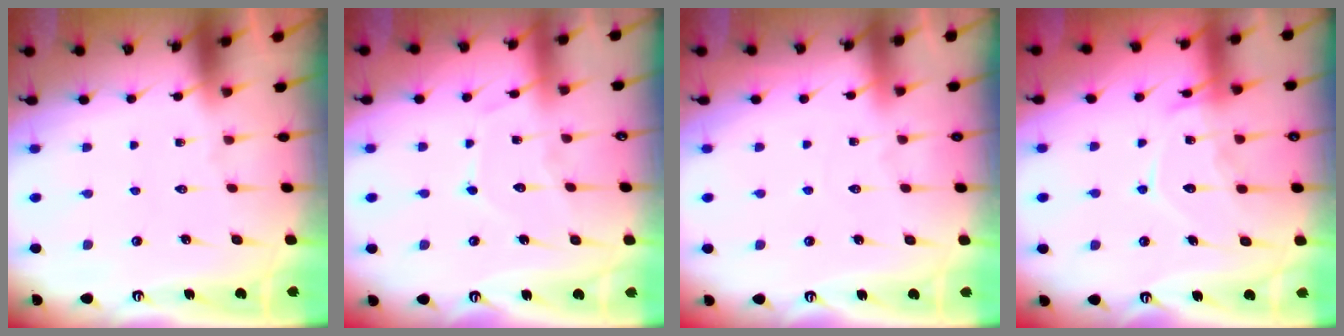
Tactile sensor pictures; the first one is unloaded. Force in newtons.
{"total": 8.5, "press": 8.5, "slide": 0.7}
{"total": 2.7, "press": 2.7, "slide": 0.3}
{"total": 13.7, "press": 13.6, "slide": 1.1}